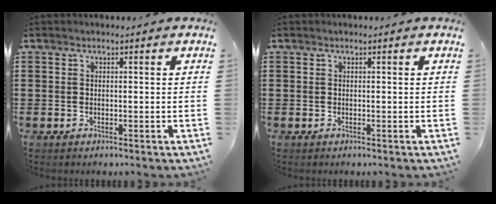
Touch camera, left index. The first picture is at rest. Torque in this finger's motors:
{"motor_torque": [-0.01, -0.01, 0.00, 0.01]}